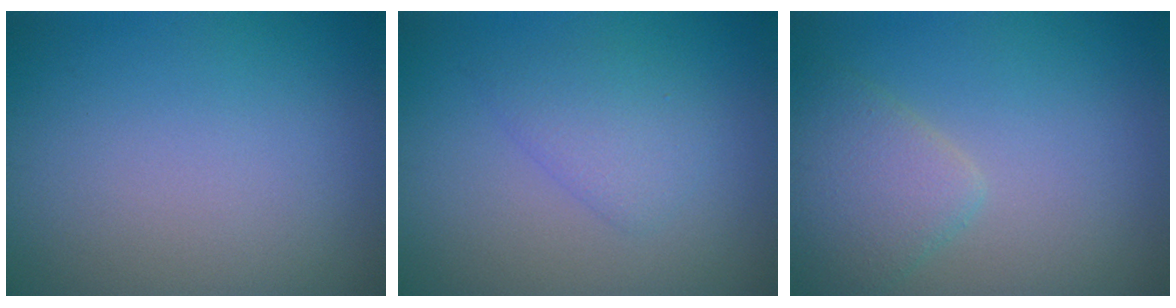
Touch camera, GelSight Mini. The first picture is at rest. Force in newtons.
{"total": 2.2, "press": 2.2, "slide": 0.2}
{"total": 3.3, "press": 3.3, "slide": 0.1}